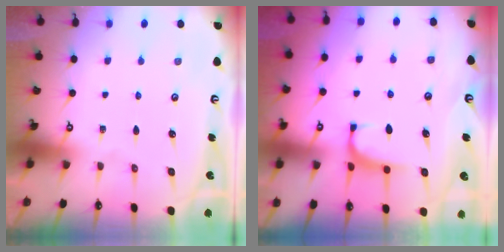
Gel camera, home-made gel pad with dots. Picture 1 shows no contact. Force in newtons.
{"total": 0.8, "press": 0.6, "slide": 0.6}